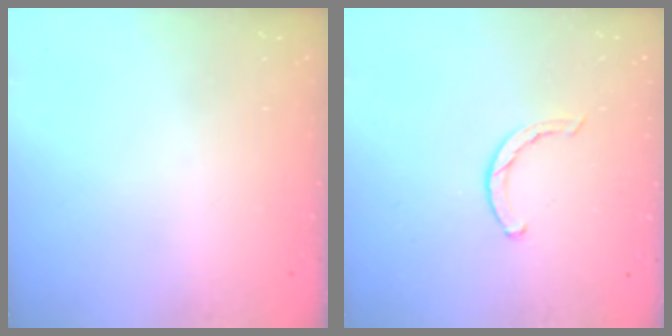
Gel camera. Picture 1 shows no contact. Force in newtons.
{"total": 1.8, "press": 1.8, "slide": 0.3}